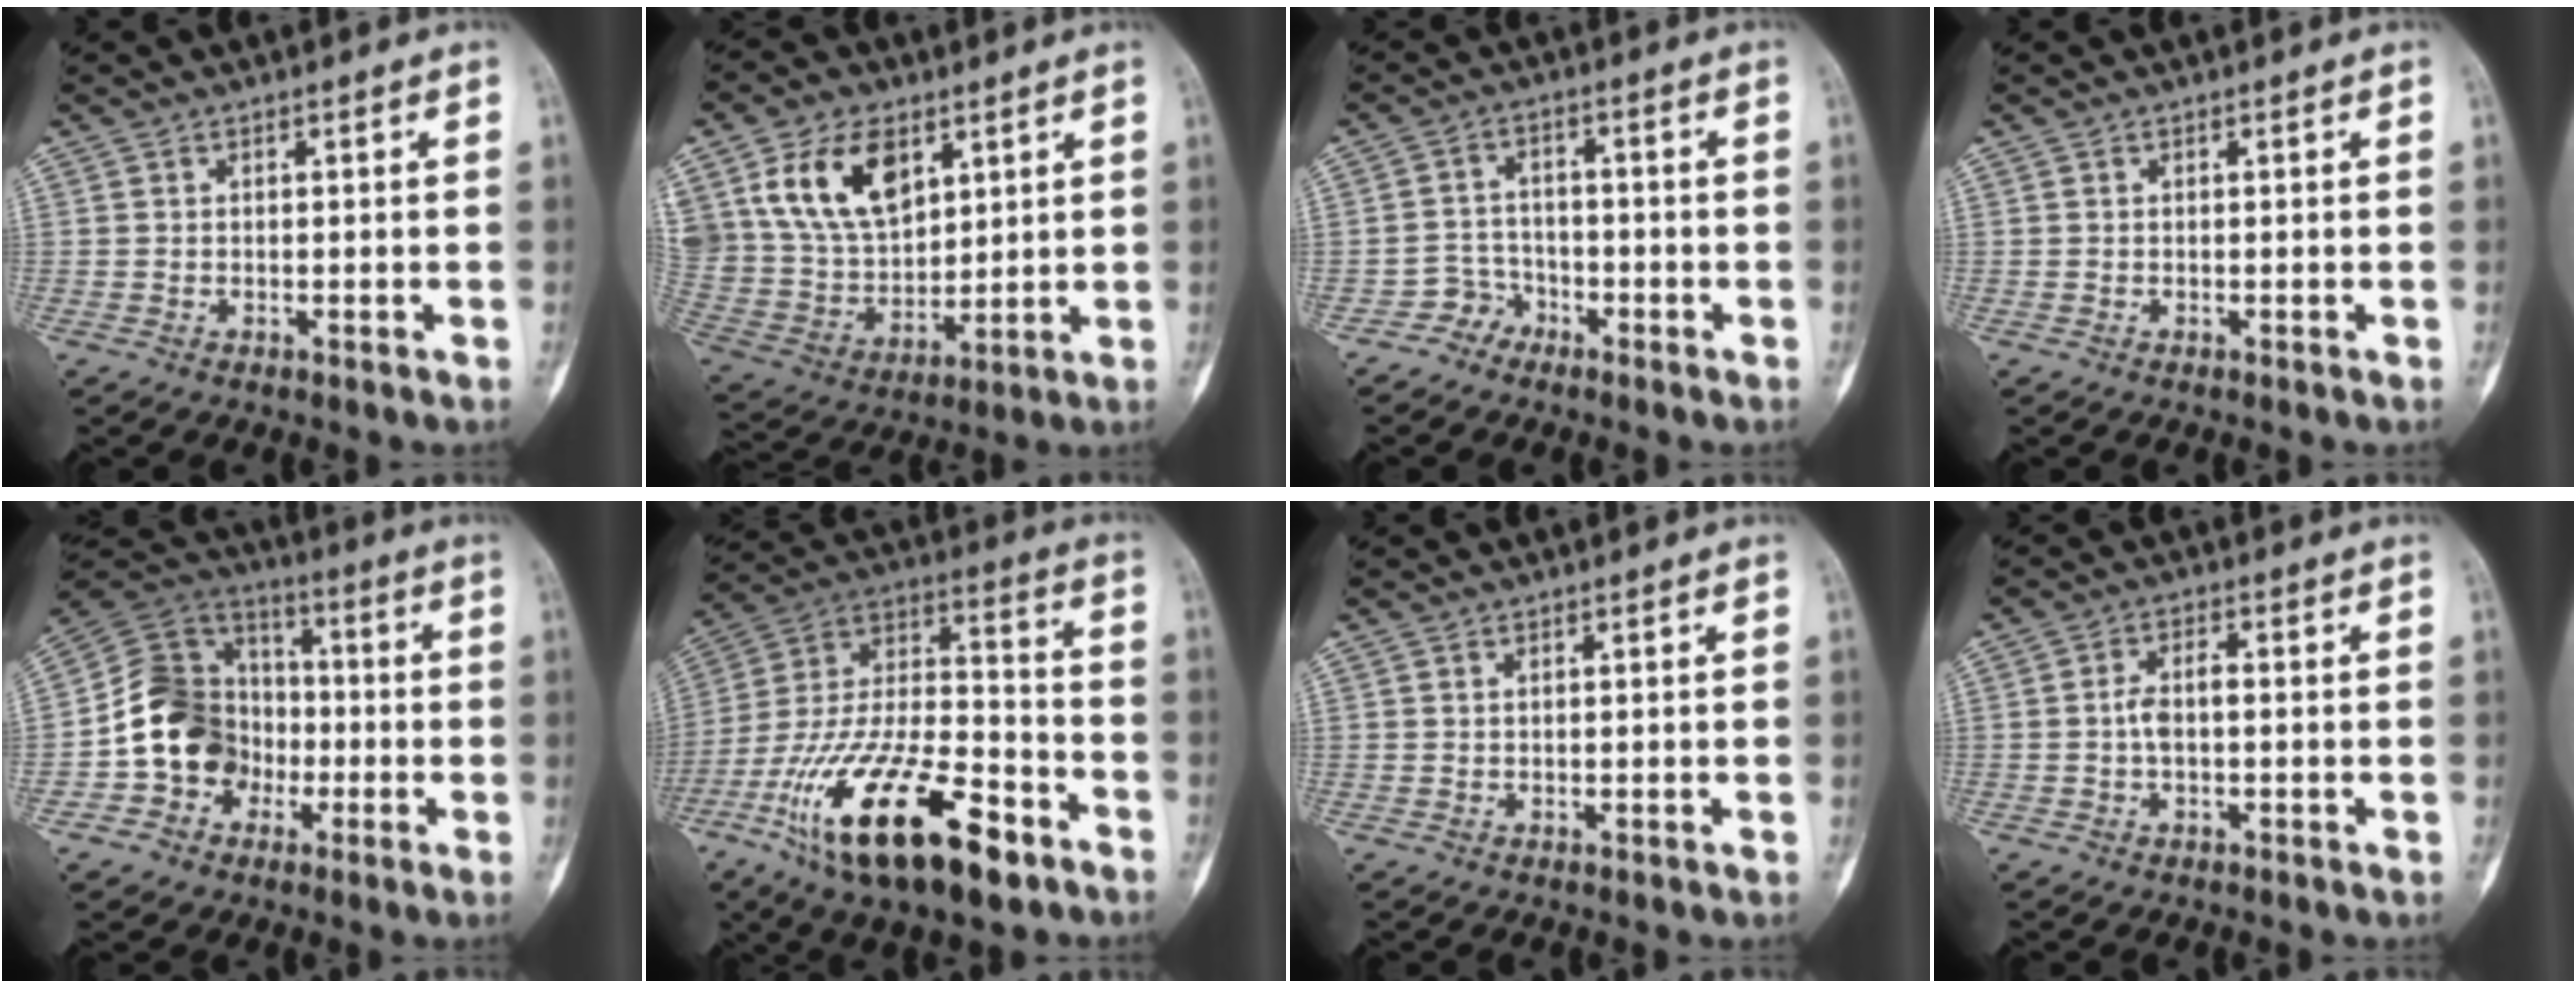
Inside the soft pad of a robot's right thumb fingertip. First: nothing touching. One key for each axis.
{"total": 17.2, "fx": 7.9, "fy": 10.8, "fz": 10.8, "tx": -0.180, "ty": -0.027, "tz": 0.166}
{"total": 3.9, "fx": -2.8, "fy": 2.7, "fz": -0.4, "tx": 0.034, "ty": 0.027, "tz": -0.055}
{"total": 0.0}
{"total": 14.6, "fx": -3.5, "fy": 12.5, "fz": 6.7, "tx": -0.082, "ty": 0.050, "tz": -0.067}
{"total": 26.5, "fx": -13.8, "fy": 10.3, "fz": 20.2, "tx": -0.397, "ty": 0.048, "tz": -0.241}
{"total": 0.0}
{"total": 3.7, "fx": -0.4, "fy": 1.7, "fz": 3.2, "tx": -0.063, "ty": 0.014, "tz": -0.010}